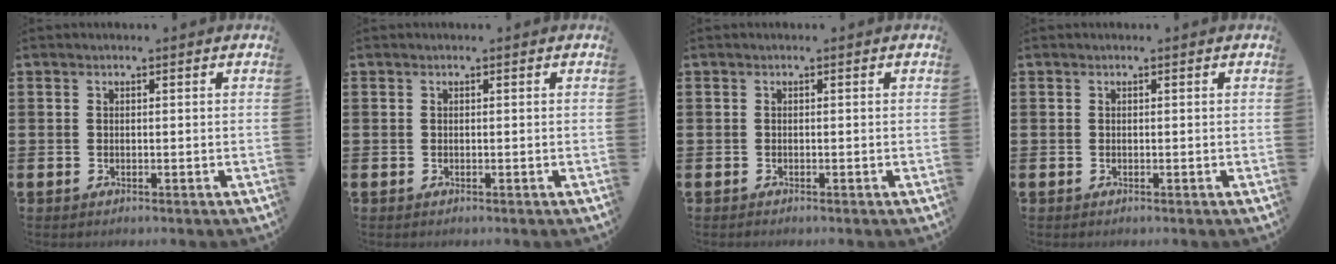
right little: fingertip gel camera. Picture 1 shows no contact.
{"total": 0.0}
{"total": 0.0}
{"total": 0.0}